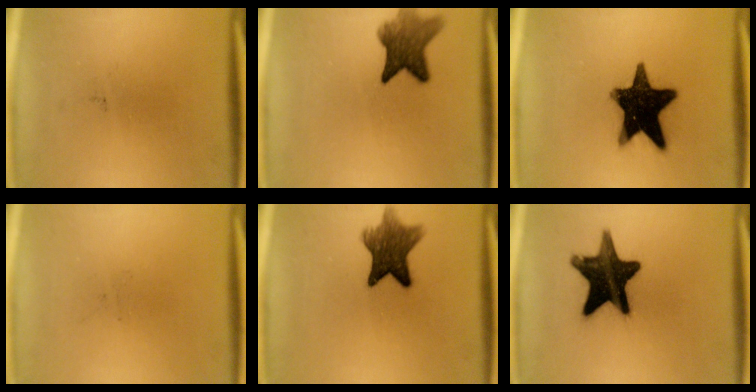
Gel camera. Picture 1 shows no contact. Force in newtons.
{"total": 7.5}
{"total": 17.9}
{"total": 0.0}
{"total": 9.1}
{"total": 16.0}